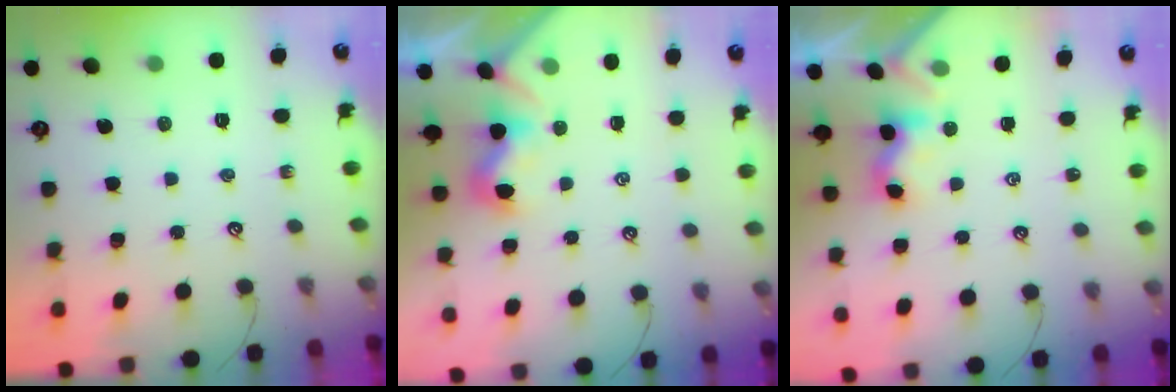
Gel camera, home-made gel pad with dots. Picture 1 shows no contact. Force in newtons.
{"total": 1.0, "press": 0.8, "slide": 0.6}
{"total": 1.7, "press": 1.7, "slide": 0.5}